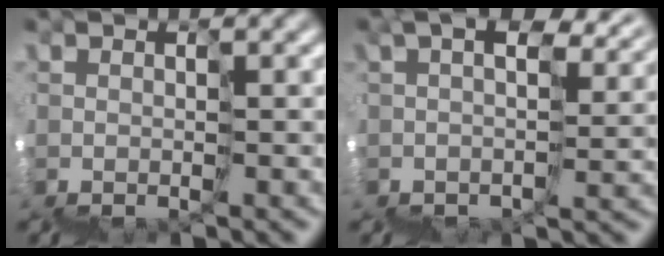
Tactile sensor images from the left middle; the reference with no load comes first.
{"total": 6.5, "force": [4.5, 2.5, 3.9], "torque": [-0.044, 0.024, 0.086]}